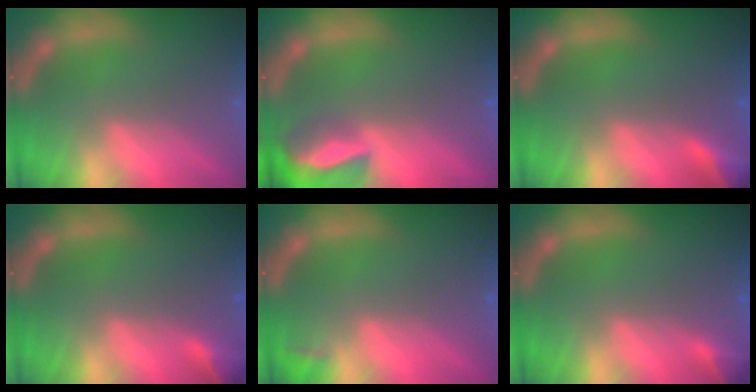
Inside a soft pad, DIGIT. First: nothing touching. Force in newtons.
{"total": 7.9}
{"total": 3.9}
{"total": 2.4}
{"total": 0.9}
{"total": 1.9}